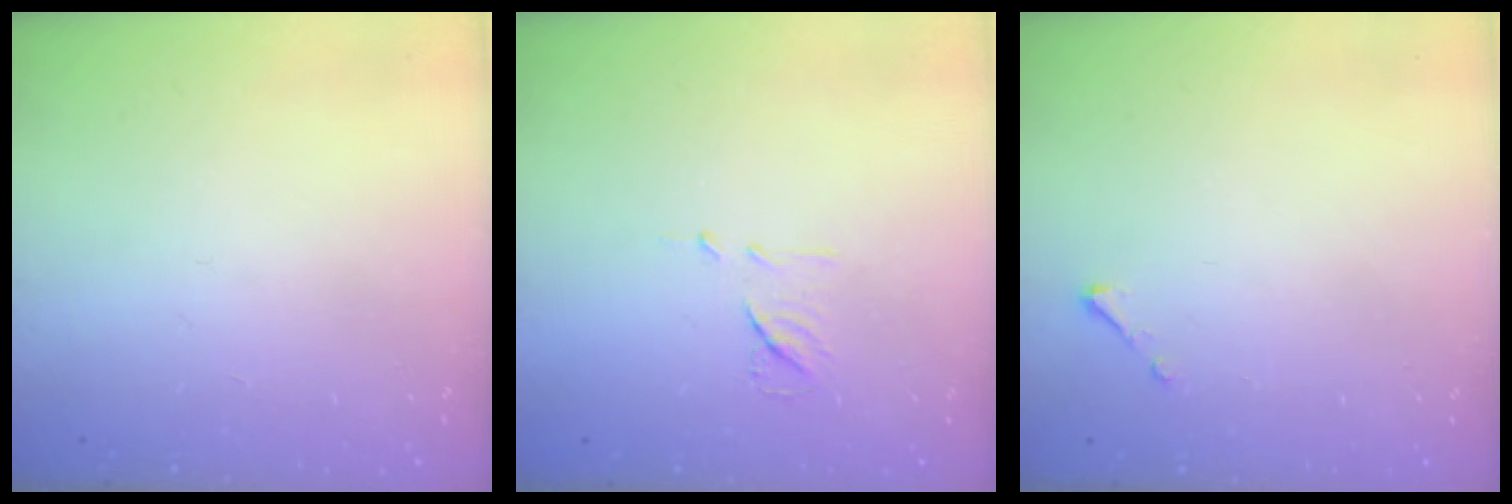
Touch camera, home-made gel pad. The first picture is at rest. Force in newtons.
{"total": 6.8, "press": 6.7, "slide": 0.6}
{"total": 2.5, "press": 2.5, "slide": 0.3}